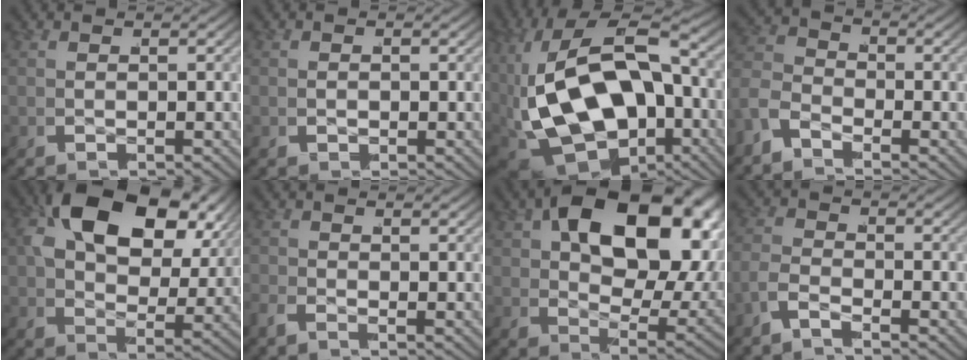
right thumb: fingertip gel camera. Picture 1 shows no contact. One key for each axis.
{"total": 0.0}
{"total": 19.1, "fx": -2.5, "fy": 12.5, "fz": 14.2, "tx": -0.316, "ty": -0.056, "tz": -0.012}
{"total": 3.5, "fx": -1.5, "fy": 2.6, "fz": 1.6, "tx": -0.036, "ty": -0.007, "tz": -0.038}
{"total": 11.5, "fx": 4.4, "fy": 6.3, "fz": 8.5, "tx": -0.165, "ty": 0.004, "tz": 0.070}
{"total": 0.8, "fx": -0.5, "fy": -0.6, "fz": 0.0, "tx": -0.002, "ty": 0.005, "tz": -0.018}
{"total": 15.4, "fx": 3.6, "fy": 8.7, "fz": 12.2, "tx": -0.196, "ty": -0.016, "tz": 0.065}
{"total": 2.1, "fx": -1.8, "fy": 0.7, "fz": 0.7, "tx": -0.015, "ty": 0.000, "tz": -0.042}